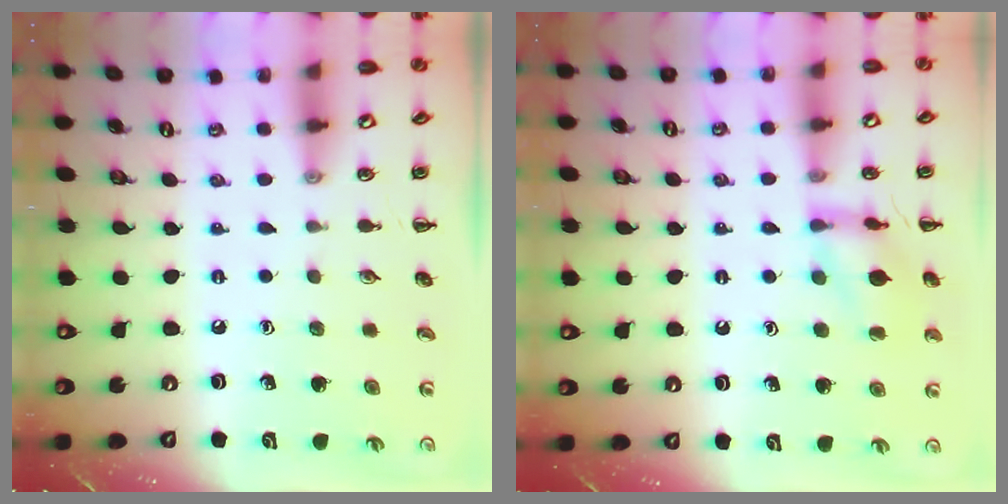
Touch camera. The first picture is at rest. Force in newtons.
{"total": 11.7, "press": 11.7, "slide": 0.4}